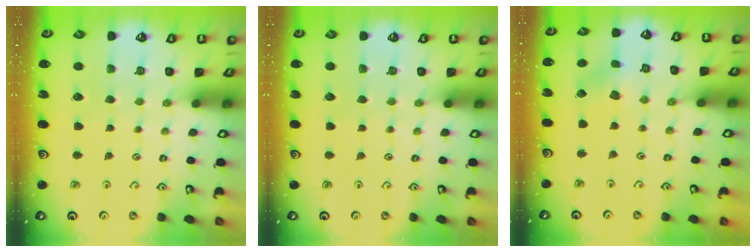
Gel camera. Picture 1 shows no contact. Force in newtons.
{"total": 0.0}
{"total": 3.0, "press": 3.0, "slide": 0.4}